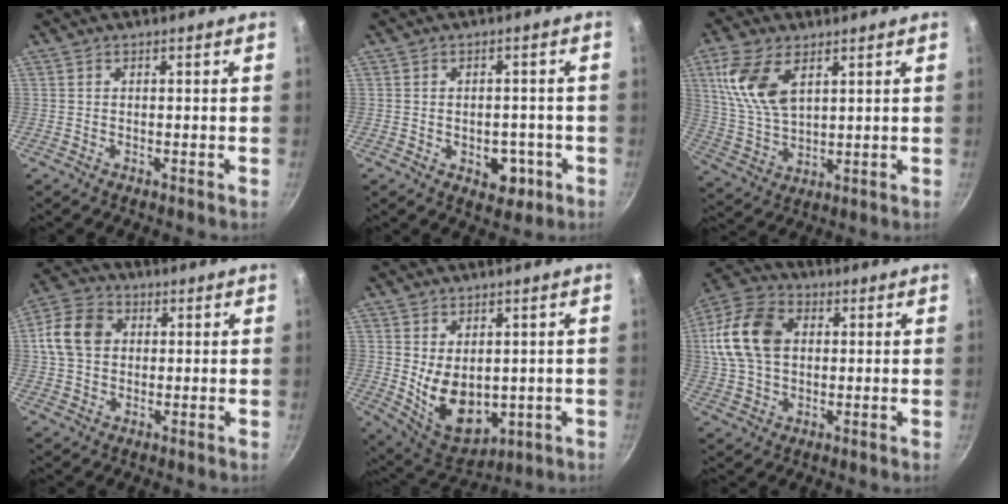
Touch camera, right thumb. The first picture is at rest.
{"total": 6.1, "force": [-2.0, 4.2, 4.0], "torque": [-0.028, 0.008, -0.020]}
{"total": 12.2, "force": [4.8, 6.7, 9.0], "torque": [-0.176, -0.016, 0.103]}
{"total": 10.2, "force": [1.5, 8.1, 6.0], "torque": [-0.095, 0.012, 0.014]}
{"total": 11.6, "force": [0.3, 7.8, 8.5], "torque": [-0.112, -0.028, 0.035]}
{"total": 16.2, "force": [2.8, 11.4, 11.2], "torque": [-0.200, 0.018, 0.040]}